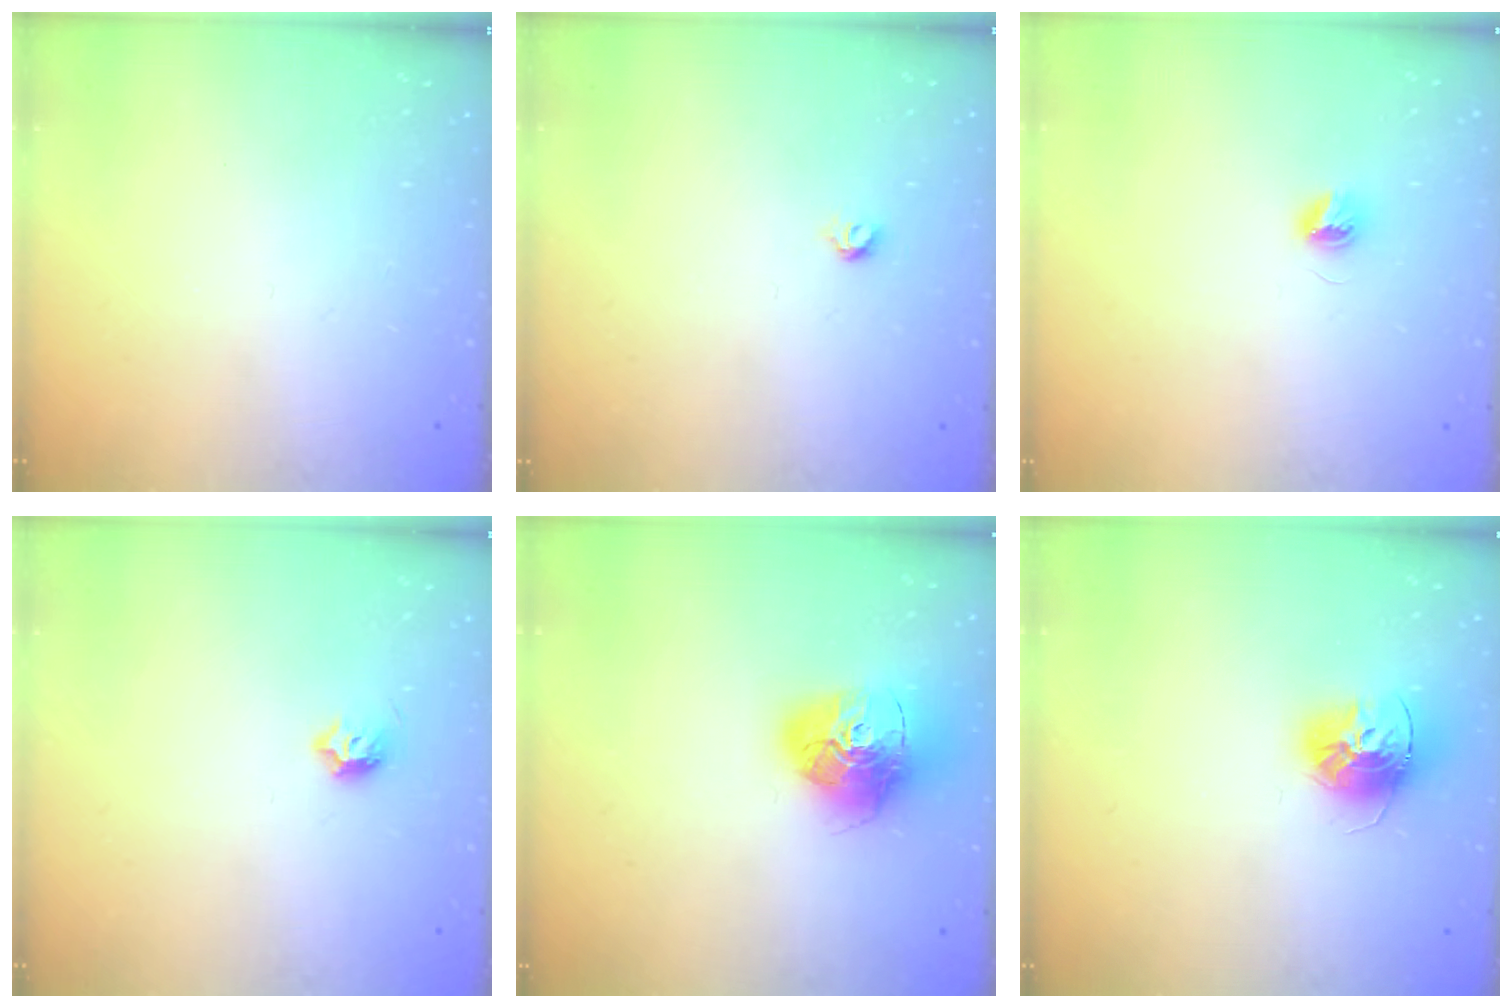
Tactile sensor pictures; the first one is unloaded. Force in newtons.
{"total": 4.0, "press": 3.9, "slide": 0.7}
{"total": 4.0, "press": 3.9, "slide": 0.5}
{"total": 5.7, "press": 5.6, "slide": 1.0}
{"total": 17.3, "press": 17.3, "slide": 1.6}
{"total": 13.6, "press": 13.6, "slide": 1.3}